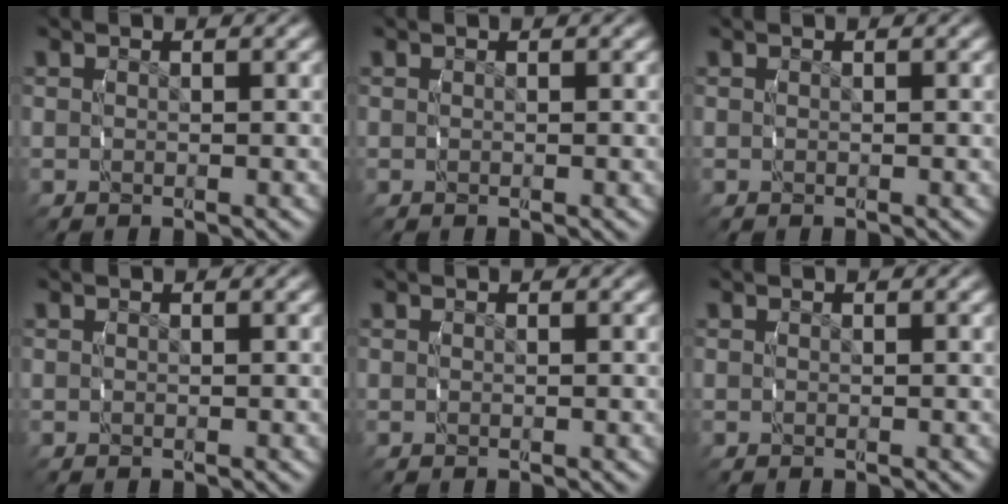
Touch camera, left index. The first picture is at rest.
{"total": 0.0}
{"total": 0.0}
{"total": 0.0}
{"total": 0.0}
{"total": 0.0}